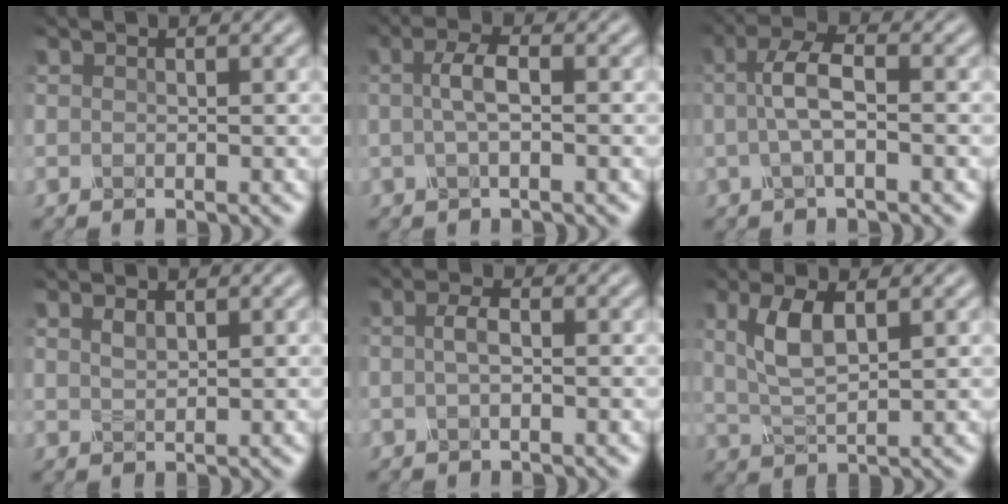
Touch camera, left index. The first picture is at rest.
{"total": 2.2, "force": [0.1, 0.4, 2.1], "torque": [-0.045, 0.009, -0.001]}
{"total": 3.3, "force": [0.1, 0.9, 3.2], "torque": [-0.067, 0.009, -0.003]}
{"total": 1.1, "force": [0.8, 0.3, 0.6], "torque": [-0.019, 0.005, 0.020]}
{"total": 1.4, "force": [0.0, 0.3, 1.3], "torque": [-0.031, 0.006, -0.001]}
{"total": 3.9, "force": [1.5, 1.2, 3.4], "torque": [-0.078, 0.004, 0.031]}